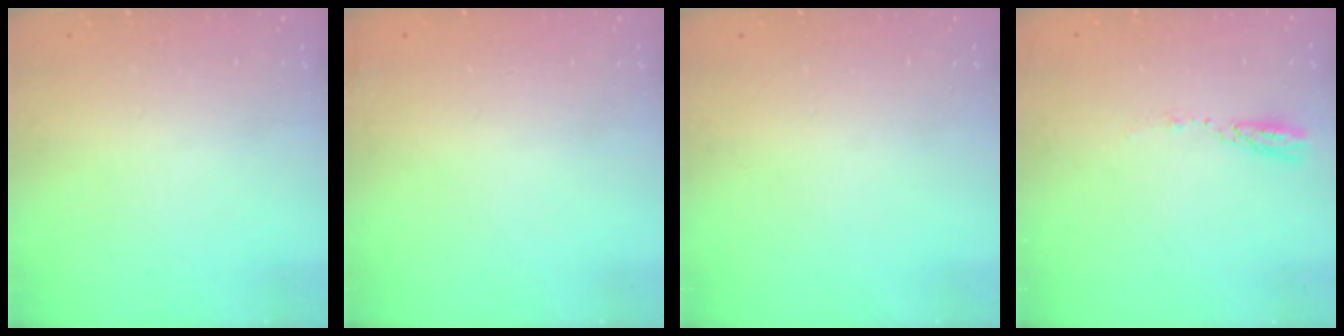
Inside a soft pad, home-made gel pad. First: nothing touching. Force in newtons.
{"total": 2.8, "press": 2.6, "slide": 0.9}
{"total": 0.0}
{"total": 3.6, "press": 3.6, "slide": 0.3}